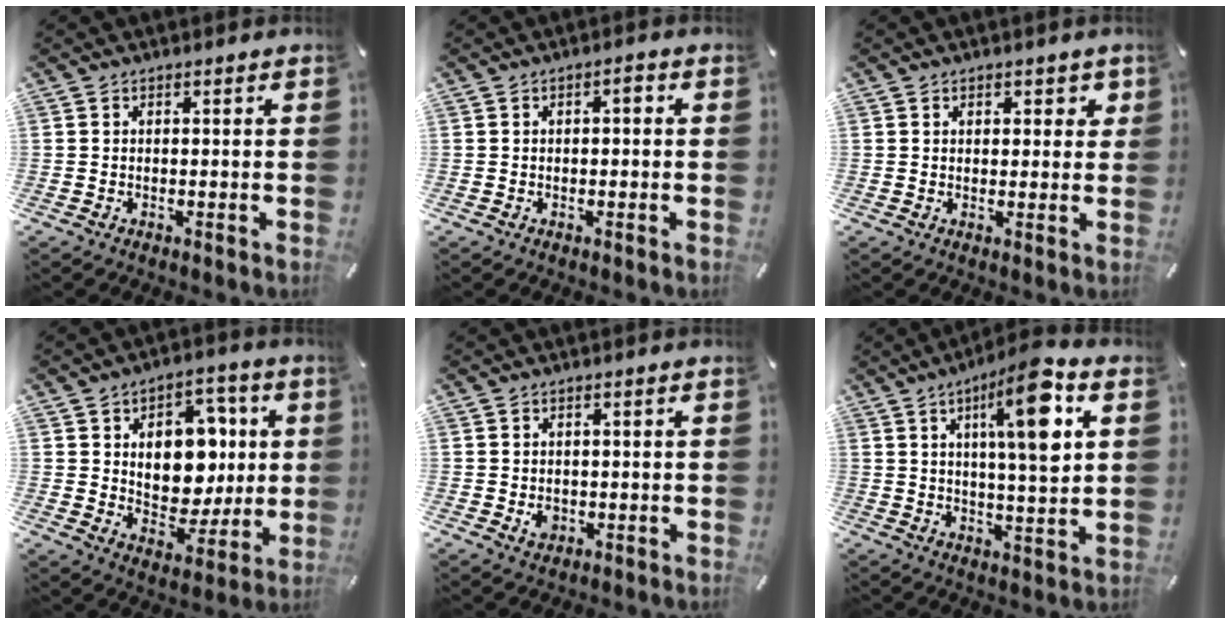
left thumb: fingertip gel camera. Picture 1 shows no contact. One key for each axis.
{"total": 1.8, "fx": -0.2, "fy": 0.9, "fz": 1.5, "tx": -0.021, "ty": 0.005, "tz": -0.009}
{"total": 2.3, "fx": 1.1, "fy": 1.7, "fz": 1.2, "tx": -0.002, "ty": -0.004, "tz": 0.011}
{"total": 12.8, "fx": 2.3, "fy": 10.3, "fz": 7.2, "tx": -0.089, "ty": -0.010, "tz": 0.048}
{"total": 2.5, "fx": -0.5, "fy": 2.1, "fz": 1.2, "tx": -0.014, "ty": 0.000, "tz": -0.010}
{"total": 14.4, "fx": 5.5, "fy": 3.3, "fz": 12.9, "tx": -0.200, "ty": -0.010, "tz": 0.080}